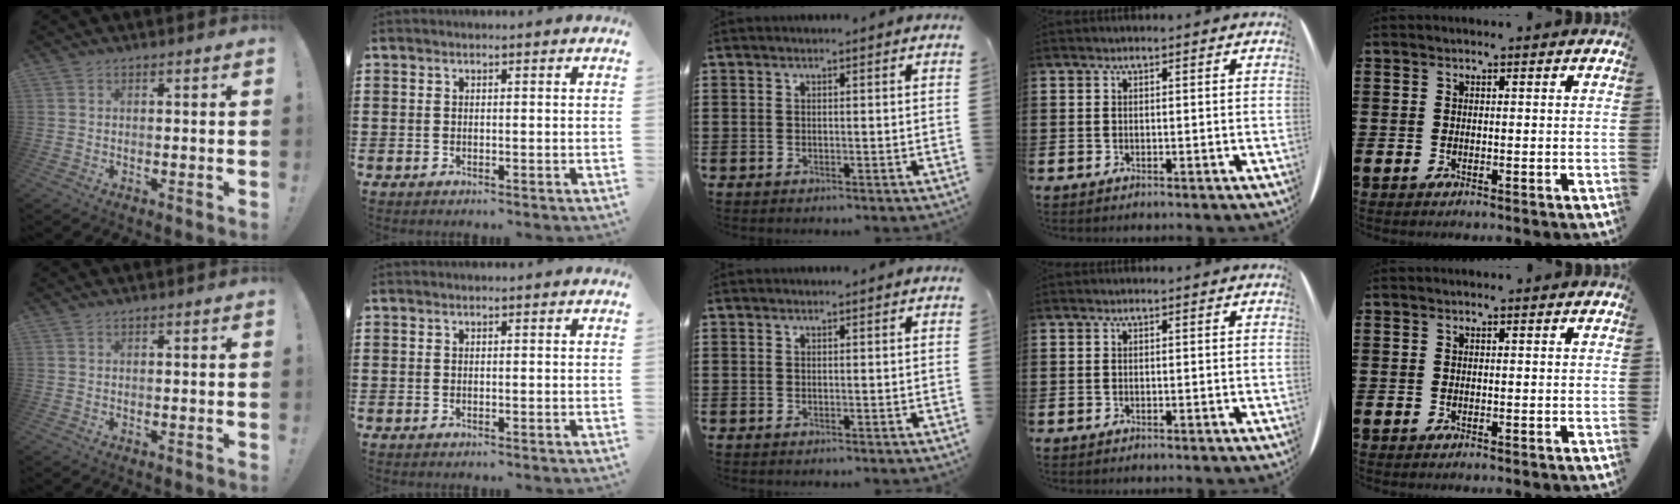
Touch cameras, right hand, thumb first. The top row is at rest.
{}